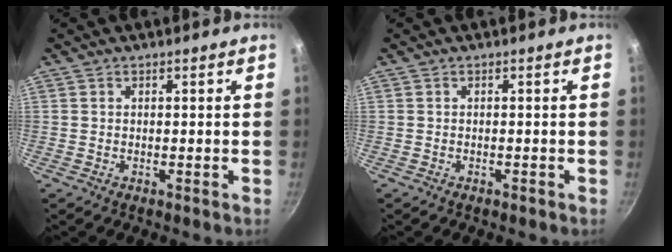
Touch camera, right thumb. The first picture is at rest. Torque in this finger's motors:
{"motor_torque": [-0.78, -0.10, -0.27, 0.02, 0.04]}